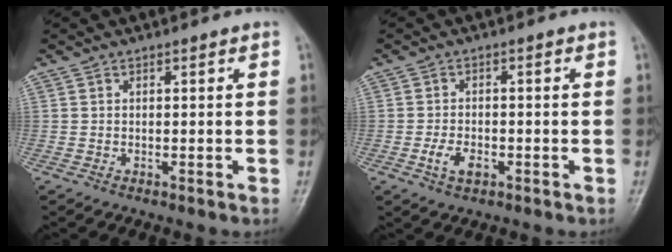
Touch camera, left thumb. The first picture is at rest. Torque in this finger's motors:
{"motor_torque": [-0.25, 0.50, 0.36, 0.05, 0.01]}